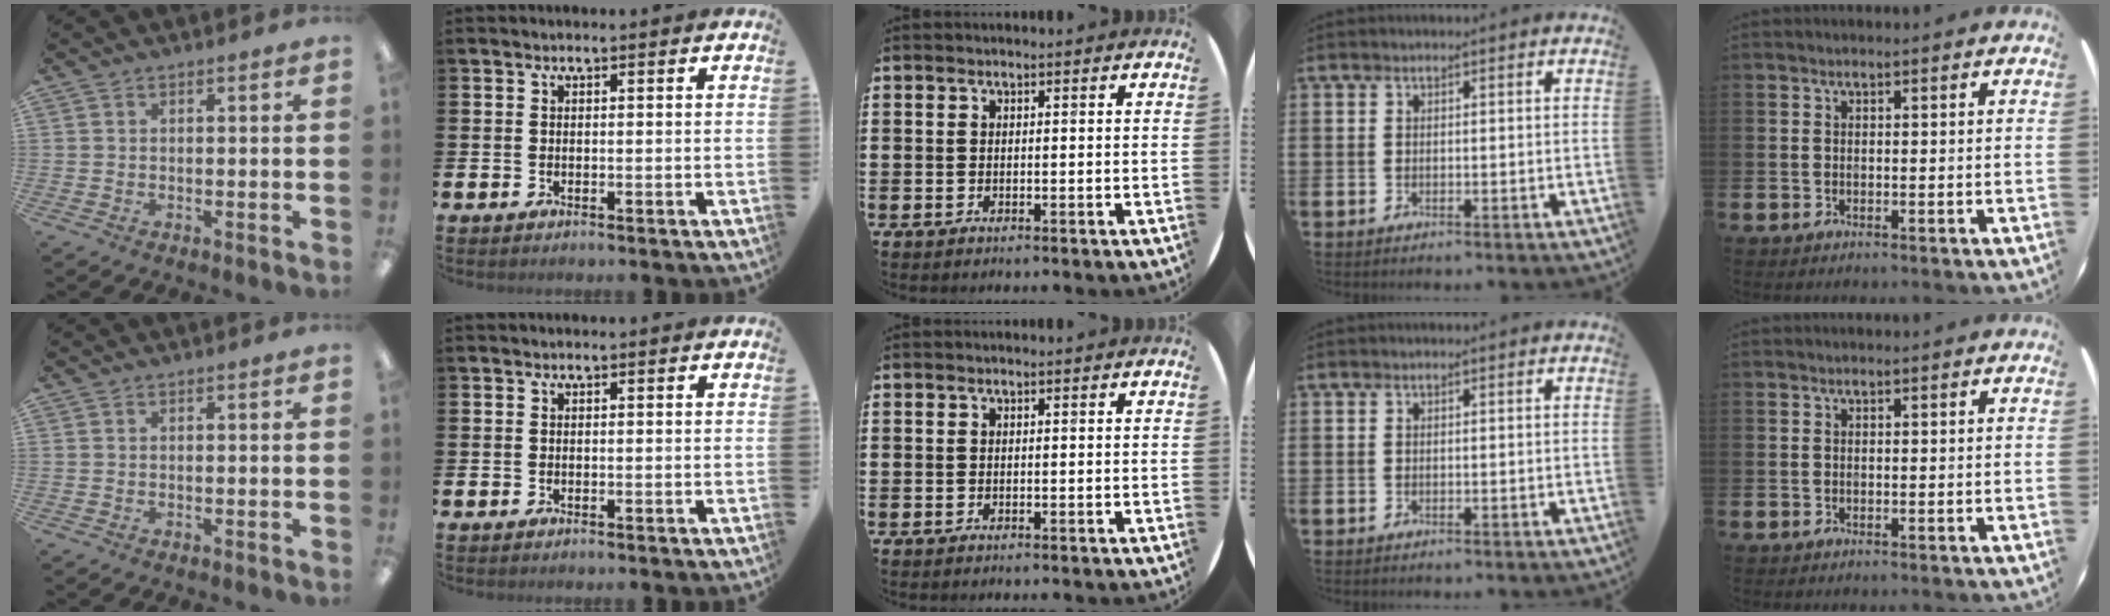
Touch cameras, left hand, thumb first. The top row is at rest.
{}